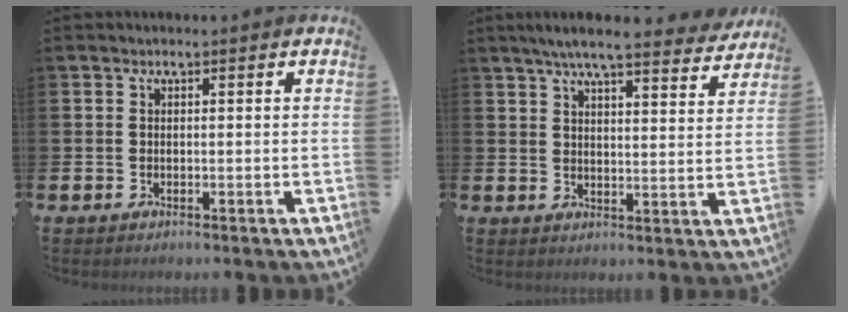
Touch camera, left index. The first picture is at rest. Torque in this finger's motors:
{"motor_torque": [1.07, -1.07, 0.67, 0.21]}